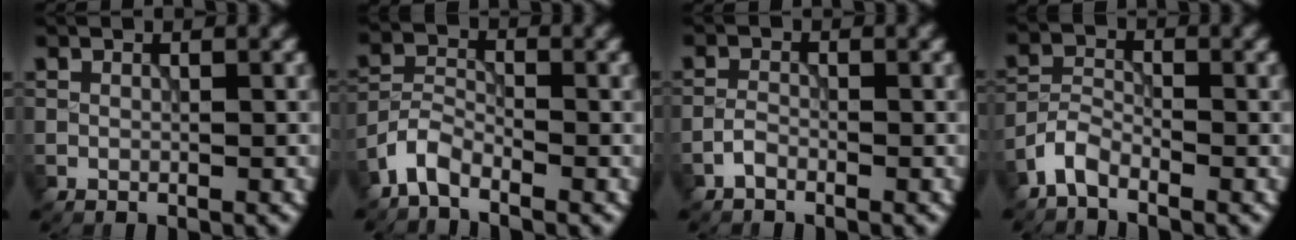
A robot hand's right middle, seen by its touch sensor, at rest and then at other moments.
{"total": 3.0, "force": [-2.5, 1.1, 1.5], "torque": [-0.032, 0.004, -0.062]}
{"total": 1.1, "force": [-0.9, 0.4, 0.5], "torque": [-0.011, 0.004, -0.023]}
{"total": 2.7, "force": [-2.1, 1.0, 1.3], "torque": [-0.027, 0.007, -0.053]}